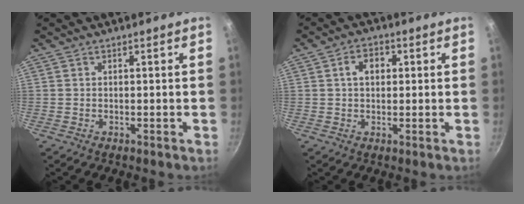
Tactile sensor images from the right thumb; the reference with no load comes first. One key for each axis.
{"total": 4.8, "fx": 0.9, "fy": 3.5, "fz": 3.2, "tx": -0.031, "ty": 0.009, "tz": 0.010}